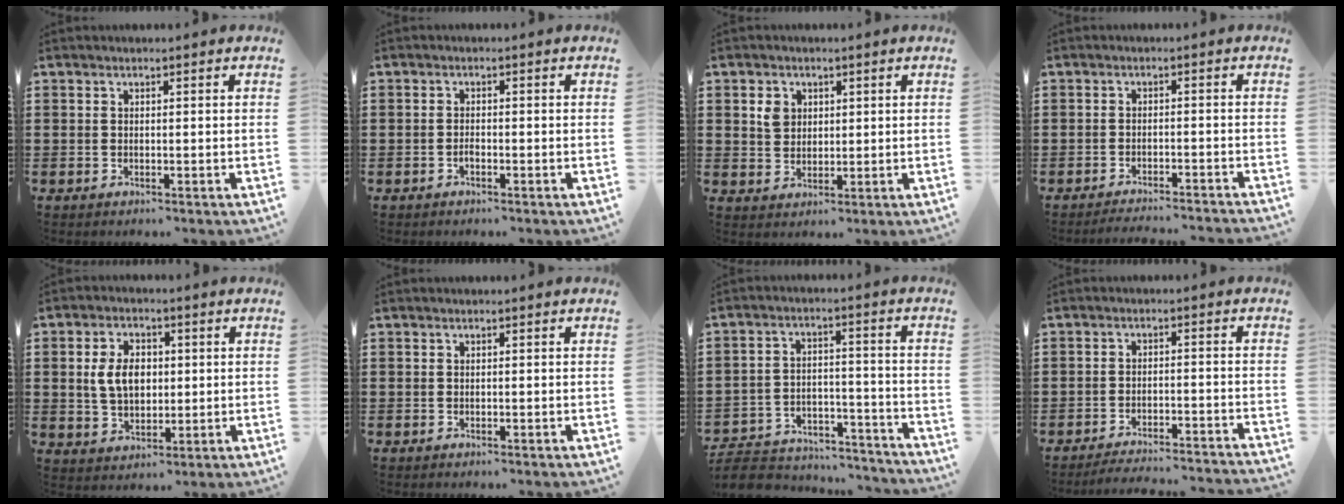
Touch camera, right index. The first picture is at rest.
{"total": 0.9, "force": [-0.6, 0.4, 0.6], "torque": [-0.014, -0.004, -0.011]}
{"total": 3.2, "force": [1.1, 2.7, 1.5], "torque": [-0.038, 0.009, 0.020]}
{"total": 2.5, "force": [-2.4, -0.3, 0.2], "torque": [-0.008, 0.000, -0.052]}
{"total": 6.4, "force": [0.7, 4.3, 4.6], "torque": [-0.106, 0.006, 0.005]}
{"total": 0.0}
{"total": 6.9, "force": [-6.5, 1.5, 1.5], "torque": [-0.039, 0.012, -0.131]}
{"total": 3.3, "force": [-3.3, -0.1, 0.6], "torque": [-0.013, 0.000, -0.068]}